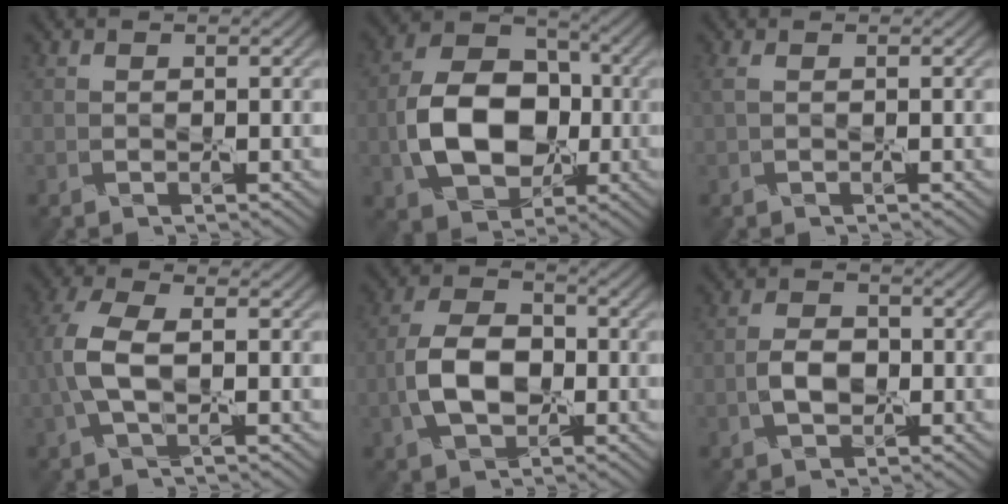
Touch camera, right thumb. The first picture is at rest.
{"total": 9.6, "force": [-1.4, 7.2, 6.2], "torque": [-0.124, 0.006, -0.030]}
{"total": 1.1, "force": [0.4, -0.1, 1.0], "torque": [-0.027, 0.005, 0.002]}
{"total": 4.9, "force": [-0.4, 2.1, 4.4], "torque": [-0.120, 0.017, -0.015]}
{"total": 6.6, "force": [-1.5, 4.1, 4.9], "torque": [-0.100, 0.010, -0.037]}
{"total": 2.7, "force": [-0.8, 1.7, 1.9], "torque": [-0.034, 0.008, -0.021]}